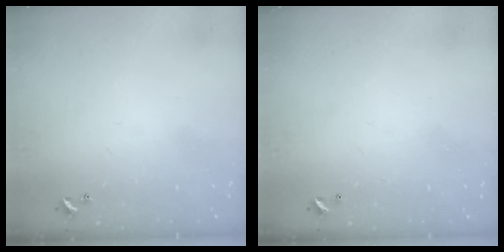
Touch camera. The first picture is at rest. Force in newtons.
{"total": 2.8, "press": 2.8, "slide": 0.1}